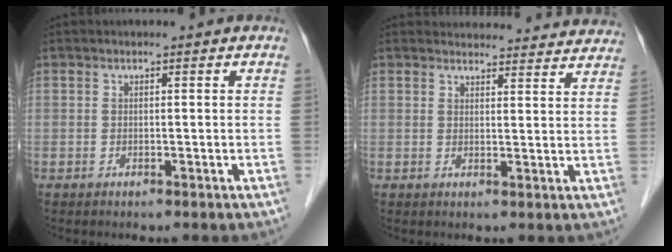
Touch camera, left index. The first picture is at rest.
{"total": 17.4, "force": [16.8, 3.6, 2.5], "torque": [-0.010, -0.013, 0.181]}